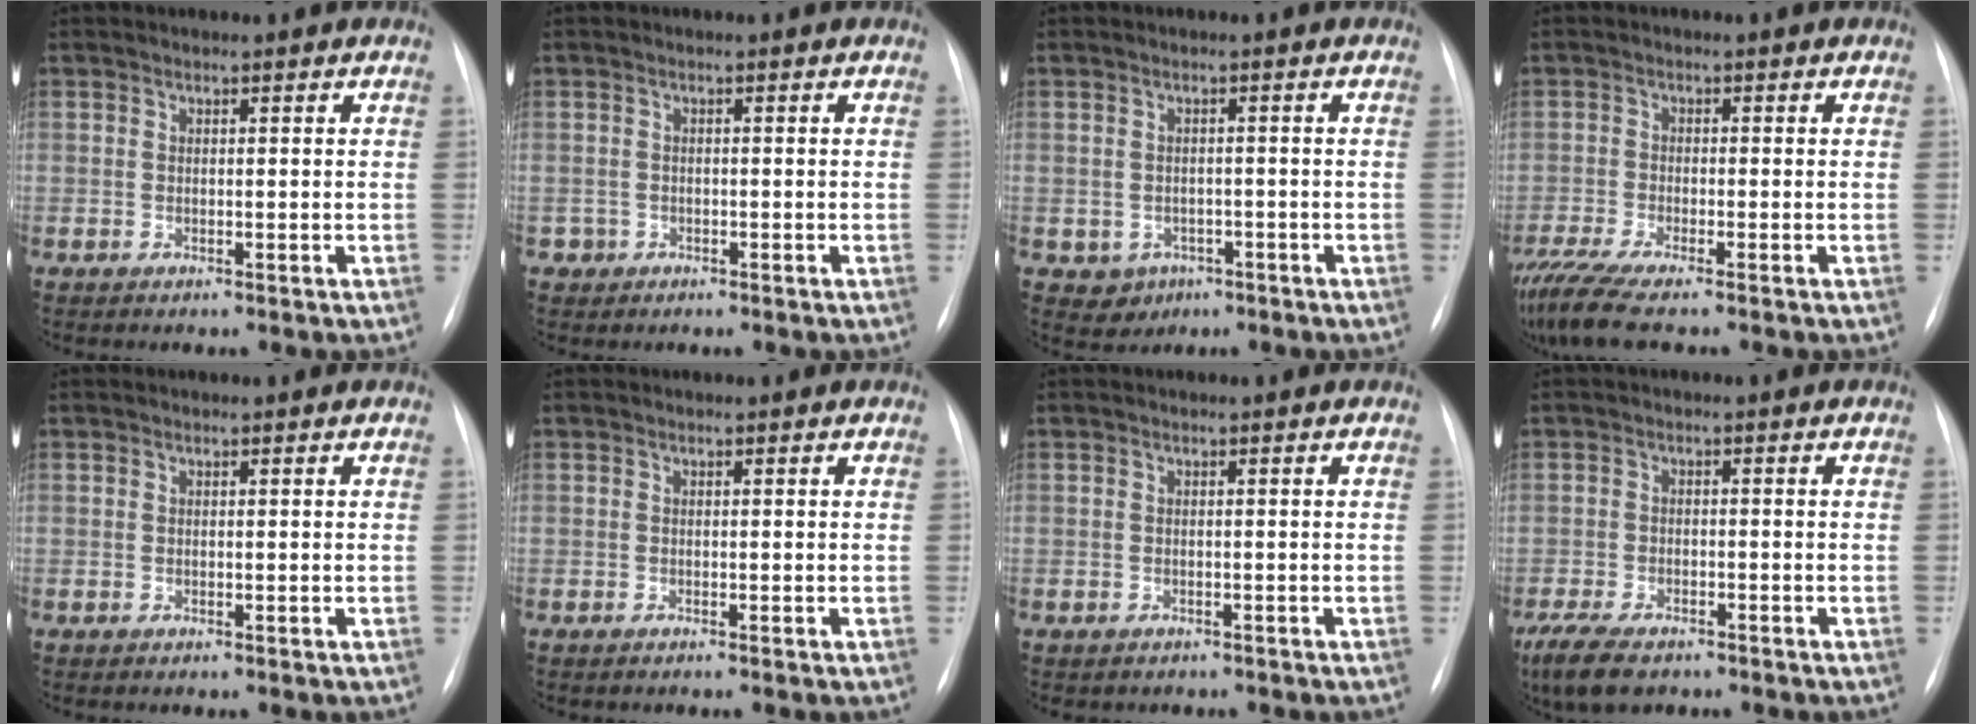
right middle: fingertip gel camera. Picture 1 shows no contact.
{"total": 1.2, "force": [-0.6, 1.0, -0.2], "torque": [-0.001, 0.004, -0.011]}
{"total": 3.4, "force": [-1.5, 3.0, 0.7], "torque": [-0.012, 0.005, -0.010]}
{"total": 7.5, "force": [-6.1, 0.0, 4.3], "torque": [-0.089, -0.024, -0.107]}
{"total": 0.0}
{"total": 0.0}
{"total": 1.4, "force": [-1.3, 0.7, 0.2], "torque": [-0.014, -0.002, -0.014]}
{"total": 8.5, "force": [-6.2, 3.3, 4.7], "torque": [-0.093, -0.016, -0.099]}